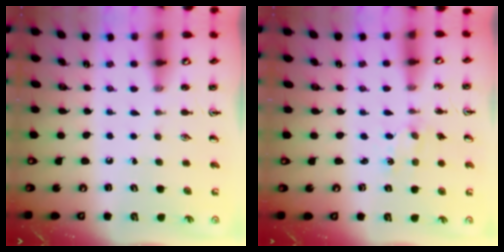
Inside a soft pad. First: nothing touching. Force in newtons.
{"total": 0.0}